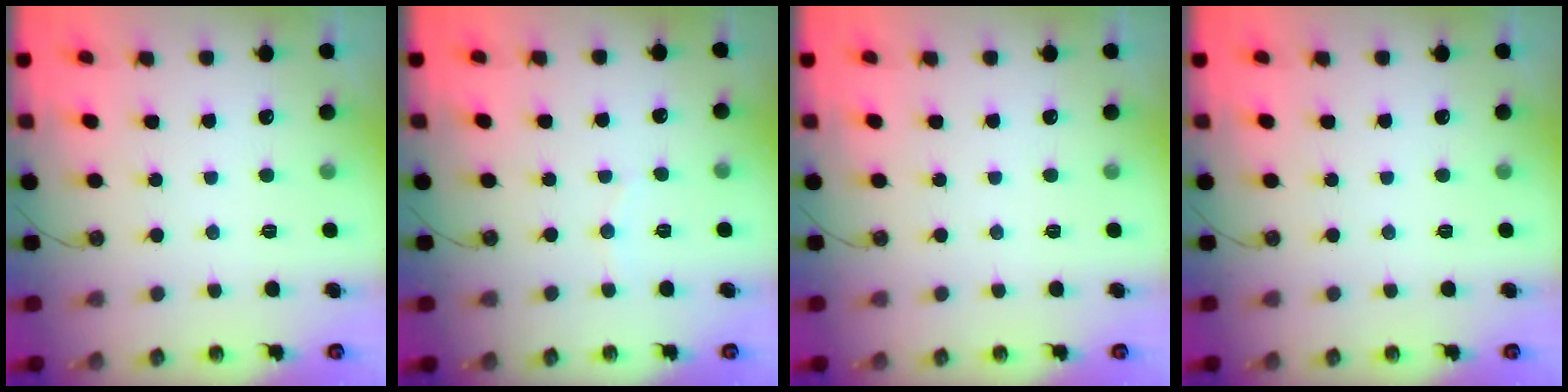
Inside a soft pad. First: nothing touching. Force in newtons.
{"total": 3.2, "press": 3.1, "slide": 0.3}
{"total": 0.0}
{"total": 0.0}